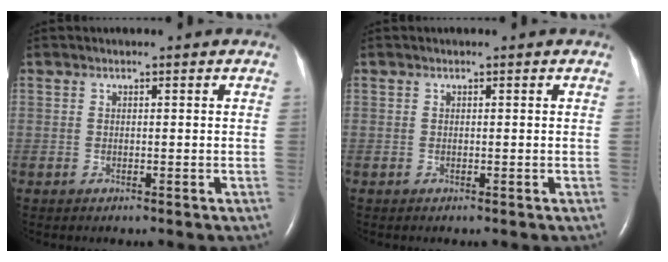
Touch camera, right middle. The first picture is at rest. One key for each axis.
{"total": 0.0}